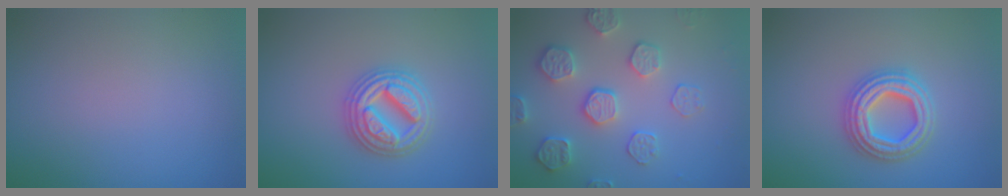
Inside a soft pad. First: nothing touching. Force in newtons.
{"total": 4.9, "press": 4.9, "slide": 0.6}
{"total": 4.4, "press": 4.3, "slide": 1.1}
{"total": 4.1, "press": 4.0, "slide": 0.7}